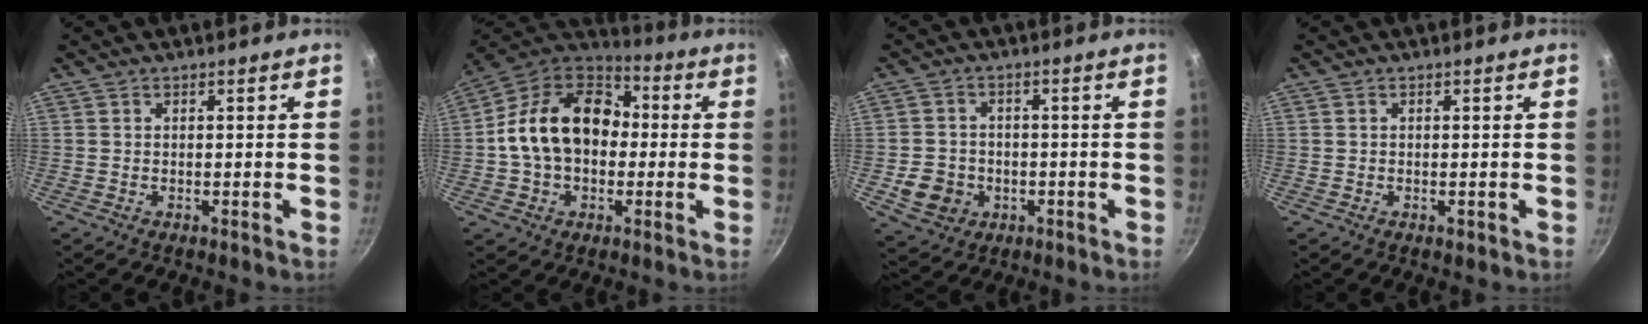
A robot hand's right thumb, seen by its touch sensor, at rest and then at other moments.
{"total": 19.7, "force": [0.4, 14.3, 13.5], "torque": [-0.207, 0.046, -0.006]}
{"total": 7.6, "force": [-1.9, 6.6, 3.2], "torque": [-0.043, 0.019, -0.025]}
{"total": 0.7, "force": [-0.1, 0.4, 0.5], "torque": [-0.005, 0.001, -0.002]}